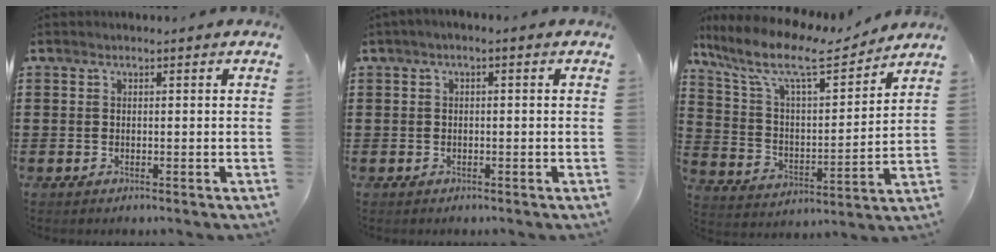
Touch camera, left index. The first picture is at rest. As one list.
[{"total": 1.0, "force": [-0.6, 0.2, 0.8], "torque": [-0.013, -0.003, -0.011]}, {"total": 11.5, "force": [8.9, 2.5, 6.9], "torque": [-0.167, -0.046, 0.152]}]